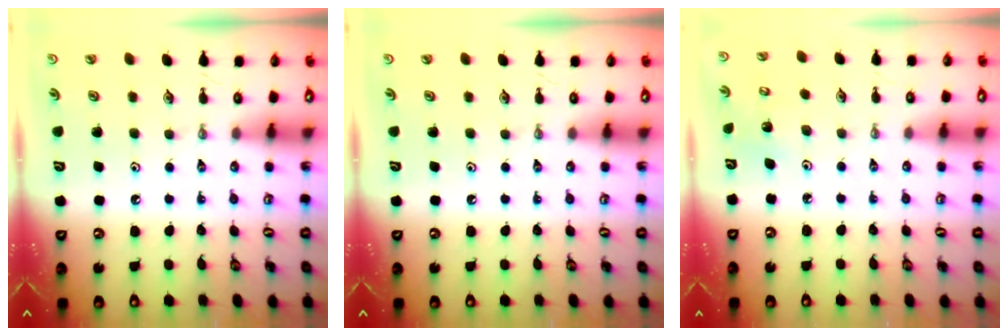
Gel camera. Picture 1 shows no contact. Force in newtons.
{"total": 0.0}
{"total": 2.0, "press": 2.0, "slide": 0.2}